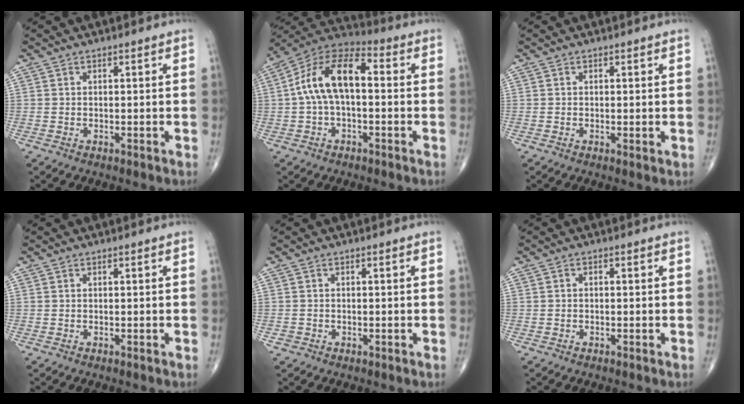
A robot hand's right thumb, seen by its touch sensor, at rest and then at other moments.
{"total": 13.3, "force": [0.5, 6.9, 11.4], "torque": [-0.205, 0.045, -0.004]}
{"total": 0.6, "force": [0.0, 0.2, 0.6], "torque": [-0.012, -0.004, -0.003]}
{"total": 0.0}
{"total": 0.9, "force": [-0.3, 0.8, 0.2], "torque": [-0.001, 0.004, -0.007]}
{"total": 0.6, "force": [-0.2, 0.4, 0.3], "torque": [-0.003, 0.002, -0.008]}